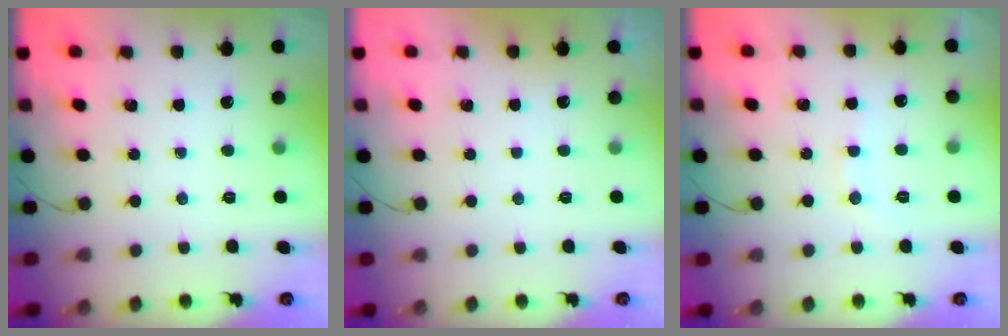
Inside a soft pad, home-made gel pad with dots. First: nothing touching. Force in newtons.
{"total": 2.9, "press": 2.9, "slide": 0.1}
{"total": 7.0, "press": 6.9, "slide": 1.4}